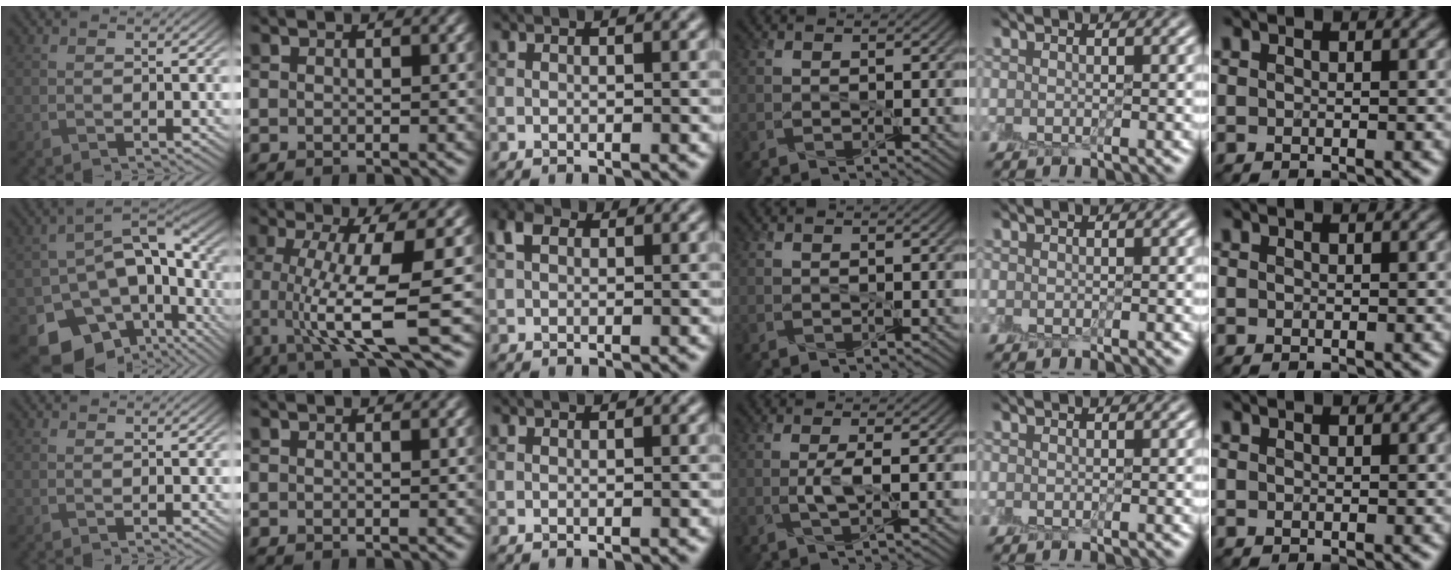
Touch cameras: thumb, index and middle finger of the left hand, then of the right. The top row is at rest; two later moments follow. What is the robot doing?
{"motion": "peel", "object": "lint roller sheet"}